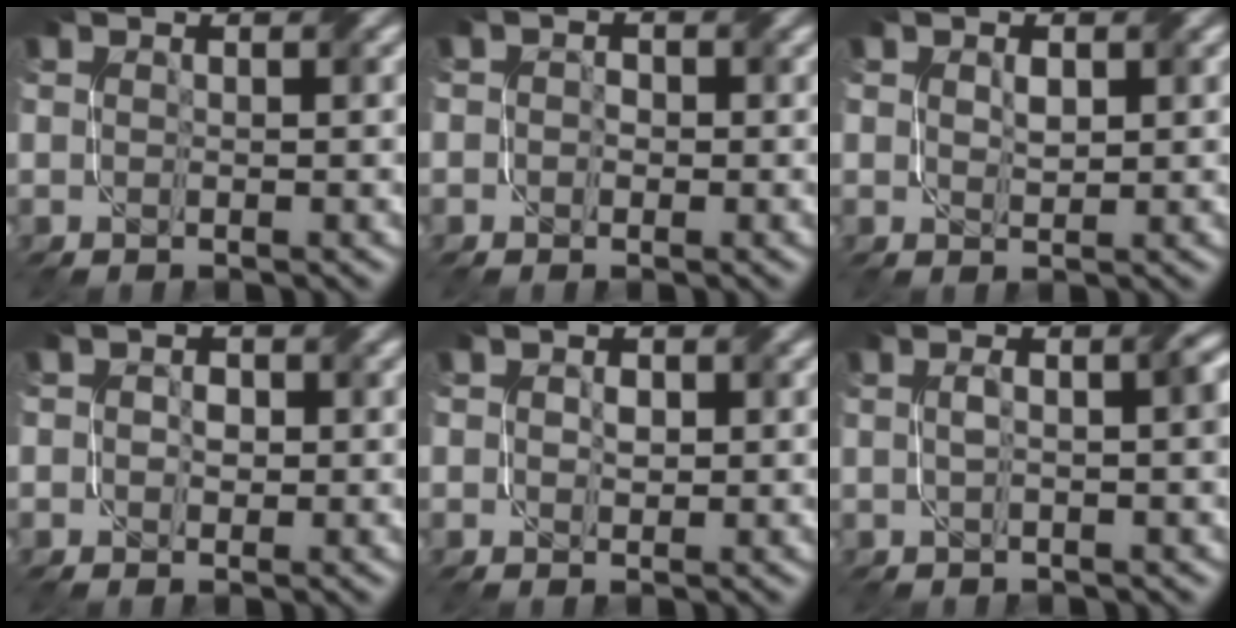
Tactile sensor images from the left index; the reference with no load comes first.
{"total": 1.7, "force": [0.2, 1.6, 0.6], "torque": [0.003, 0.000, -0.011]}
{"total": 1.5, "force": [0.5, 1.0, 1.0], "torque": [-0.016, -0.005, 0.014]}
{"total": 1.6, "force": [0.2, 1.4, 0.8], "torque": [-0.009, -0.003, -0.002]}
{"total": 1.4, "force": [0.1, 1.1, 0.8], "torque": [-0.012, -0.003, 0.002]}
{"total": 3.2, "force": [0.2, 1.0, 3.1], "torque": [-0.054, 0.008, 0.002]}